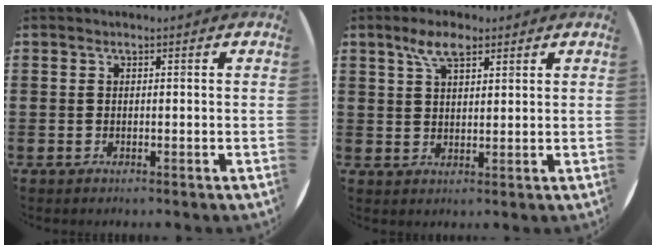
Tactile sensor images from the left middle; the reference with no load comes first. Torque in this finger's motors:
{"motor_torque": [0.83, -0.64, 0.21, 0.08]}